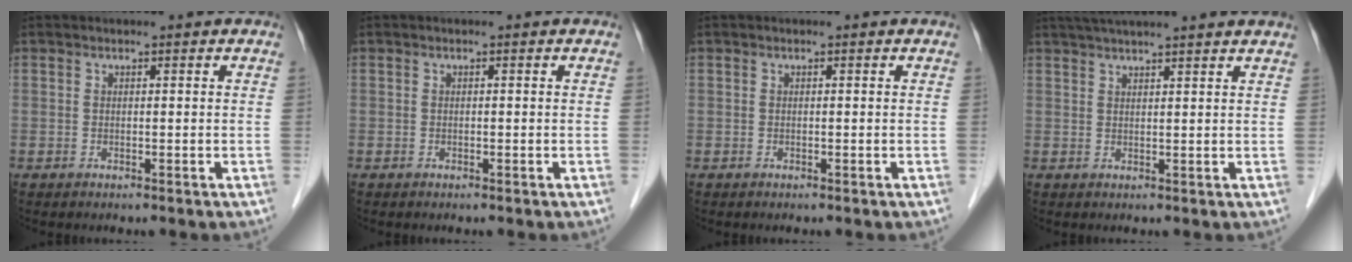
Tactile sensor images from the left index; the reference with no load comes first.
{"total": 0.0}
{"total": 0.0}
{"total": 11.6, "force": [10.1, -0.2, 5.8], "torque": [-0.096, 0.039, 0.133]}